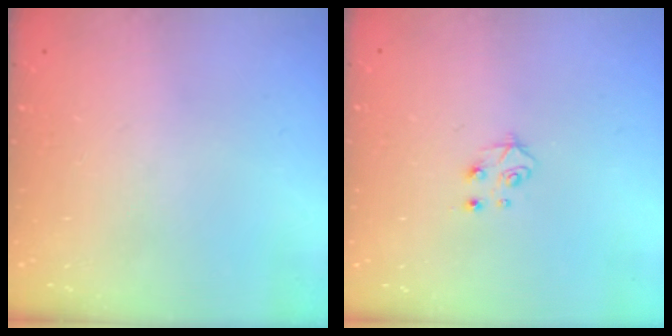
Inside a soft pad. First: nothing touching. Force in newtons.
{"total": 5.0, "press": 4.9, "slide": 0.5}